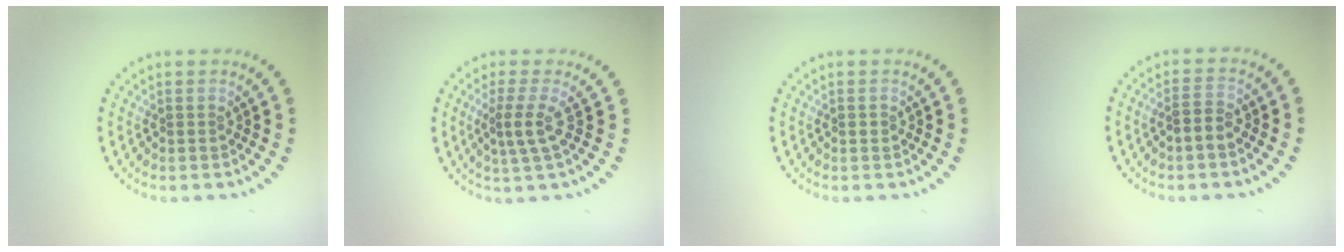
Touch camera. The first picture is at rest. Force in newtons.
{"total": 2.5, "press": 1.8, "slide": 1.7}
{"total": 0.8, "press": 0.8, "slide": 0.0}
{"total": 1.8, "press": 1.7, "slide": 0.5}